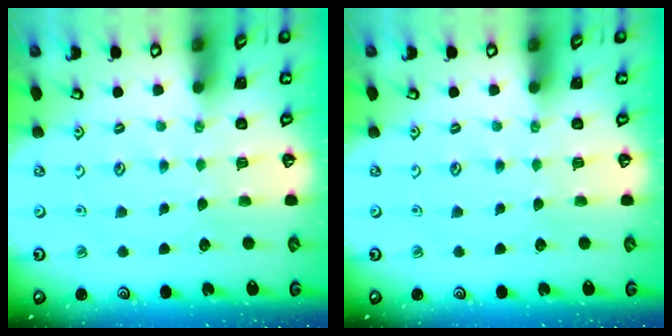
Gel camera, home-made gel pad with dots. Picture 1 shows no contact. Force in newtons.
{"total": 0.0}